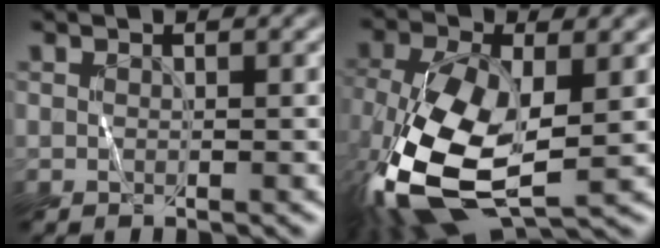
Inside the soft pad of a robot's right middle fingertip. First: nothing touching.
{"total": 13.2, "force": [-3.2, 6.8, 10.9], "torque": [-0.263, -0.033, -0.048]}